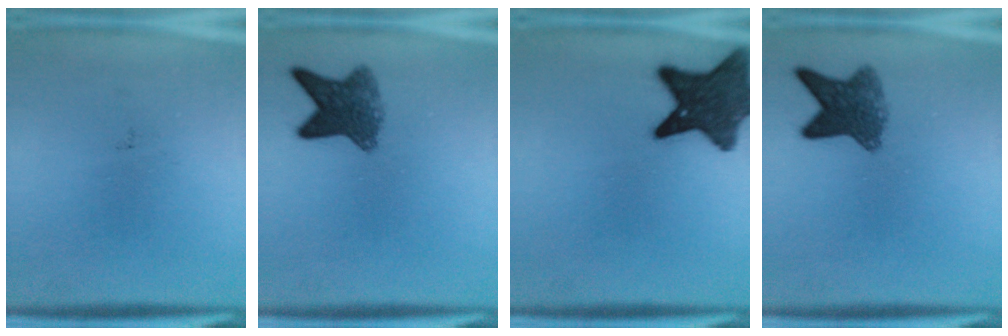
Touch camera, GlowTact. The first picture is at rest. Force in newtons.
{"total": 6.8}
{"total": 12.4}
{"total": 6.8}